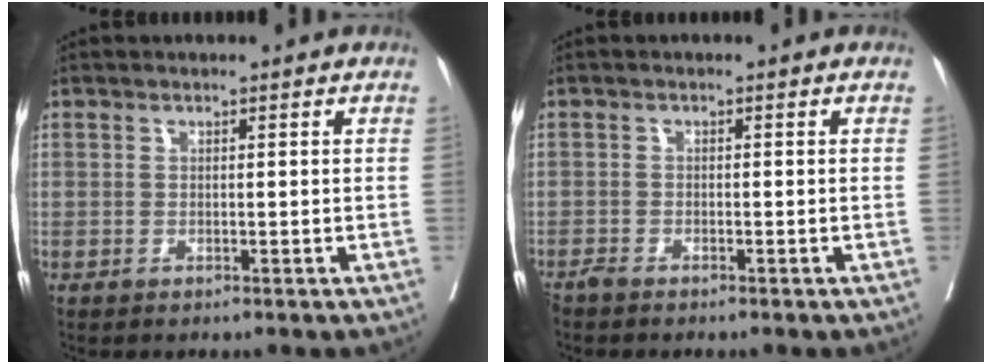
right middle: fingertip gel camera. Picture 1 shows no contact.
{"total": 1.0, "force": [-1.0, 0.1, 0.3], "torque": [-0.009, -0.002, -0.020]}